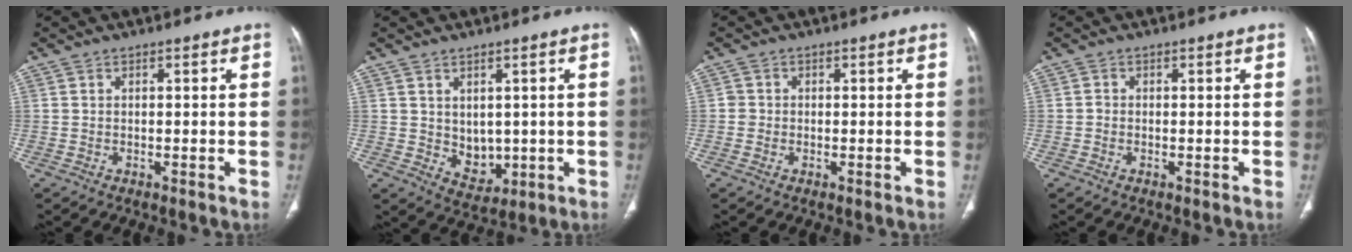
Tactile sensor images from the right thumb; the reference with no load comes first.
{"total": 5.4, "force": [0.4, 4.2, 3.4], "torque": [-0.031, -0.015, 0.028]}
{"total": 1.2, "force": [-0.2, 1.2, 0.1], "torque": [0.006, 0.005, -0.006]}
{"total": 0.6, "force": [-0.2, 0.5, 0.2], "torque": [-0.003, 0.001, -0.007]}